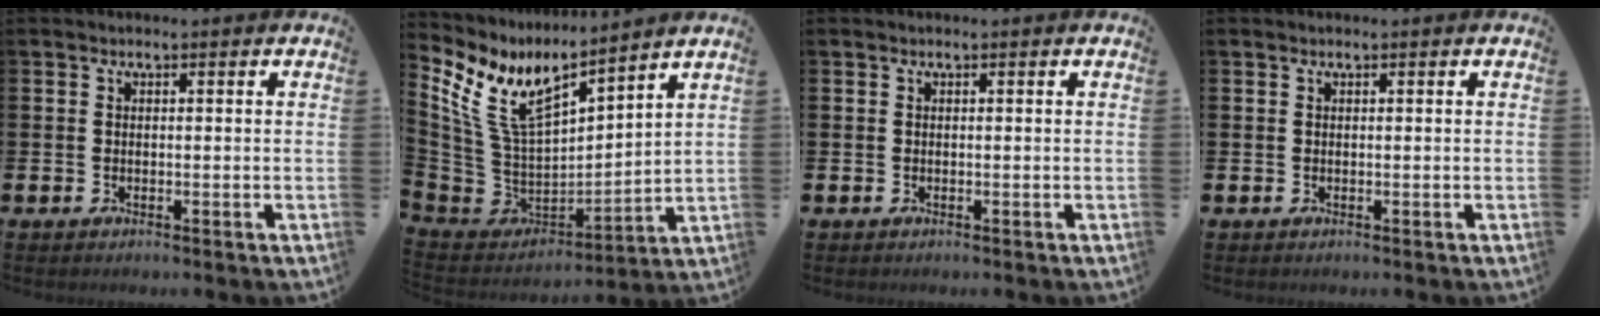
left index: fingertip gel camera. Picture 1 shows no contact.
{"total": 10.3, "force": [7.1, 4.2, 6.1], "torque": [-0.160, -0.052, 0.129]}
{"total": 0.0}
{"total": 0.0}